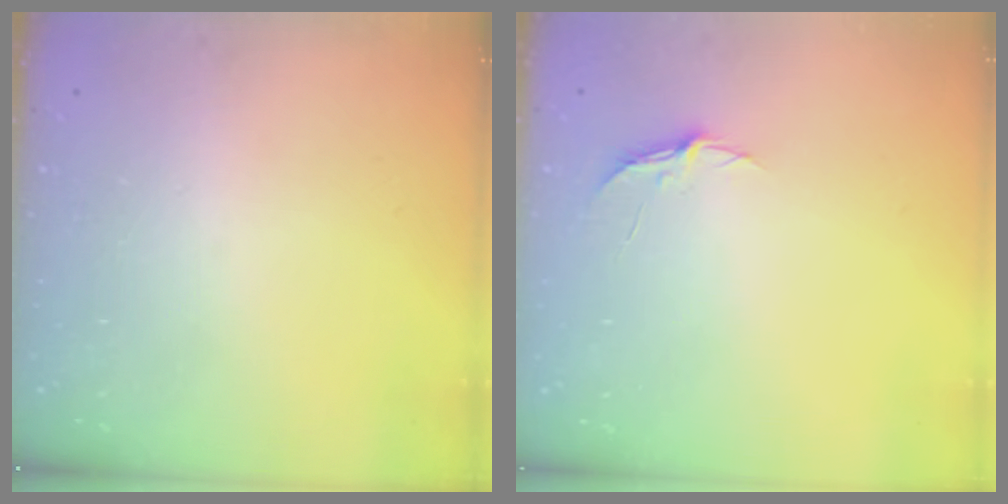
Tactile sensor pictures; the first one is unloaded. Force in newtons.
{"total": 3.8, "press": 3.8, "slide": 0.3}